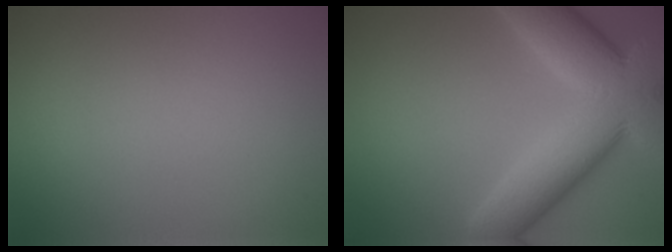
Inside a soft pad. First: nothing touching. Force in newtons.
{"total": 11.6, "press": 11.6, "slide": 1.0}